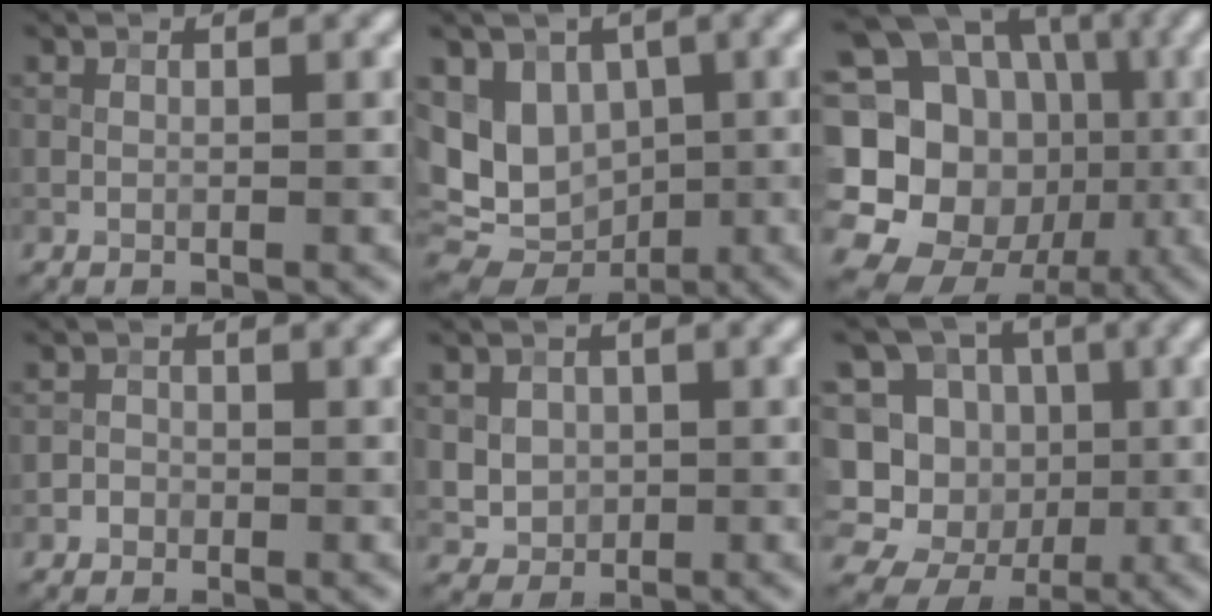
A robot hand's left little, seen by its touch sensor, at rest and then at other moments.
{"total": 8.2, "force": [0.6, 6.6, 4.8], "torque": [-0.072, 0.001, 0.020]}
{"total": 22.6, "force": [-2.9, 19.9, 10.2], "torque": [-0.182, 0.028, -0.084]}
{"total": 1.3, "force": [-0.5, 1.1, 0.2], "torque": [0.012, 0.003, -0.012]}
{"total": 4.0, "force": [1.1, 3.4, 1.8], "torque": [-0.040, 0.010, 0.020]}
{"total": 13.6, "force": [-2.9, 12.4, 4.8], "torque": [-0.132, 0.018, -0.050]}